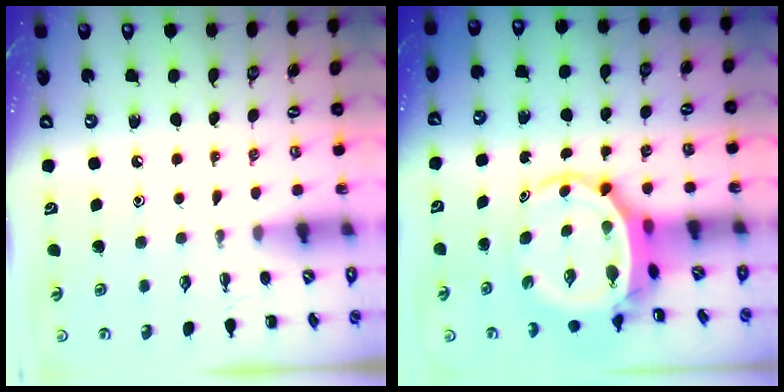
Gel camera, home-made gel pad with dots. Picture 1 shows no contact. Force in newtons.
{"total": 5.7, "press": 5.4, "slide": 1.8}